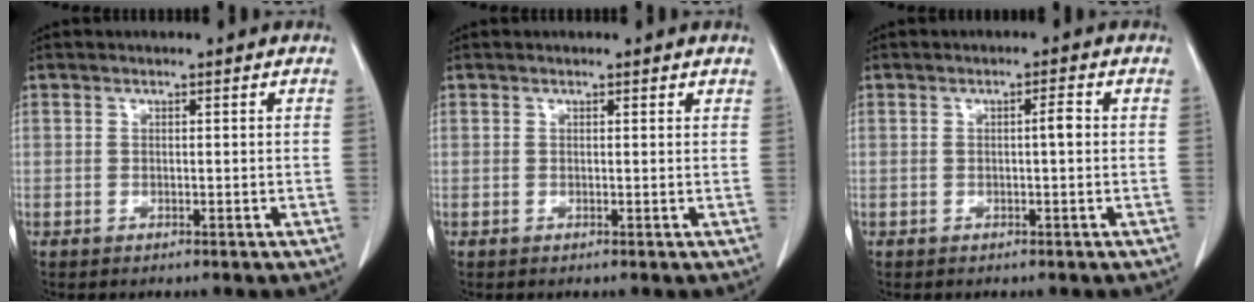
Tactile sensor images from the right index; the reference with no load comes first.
{"total": 0.8, "force": [0.7, 0.2, 0.2], "torque": [-0.007, -0.001, 0.004]}
{"total": 1.7, "force": [-0.1, 0.1, 1.7], "torque": [-0.027, 0.004, 0.000]}